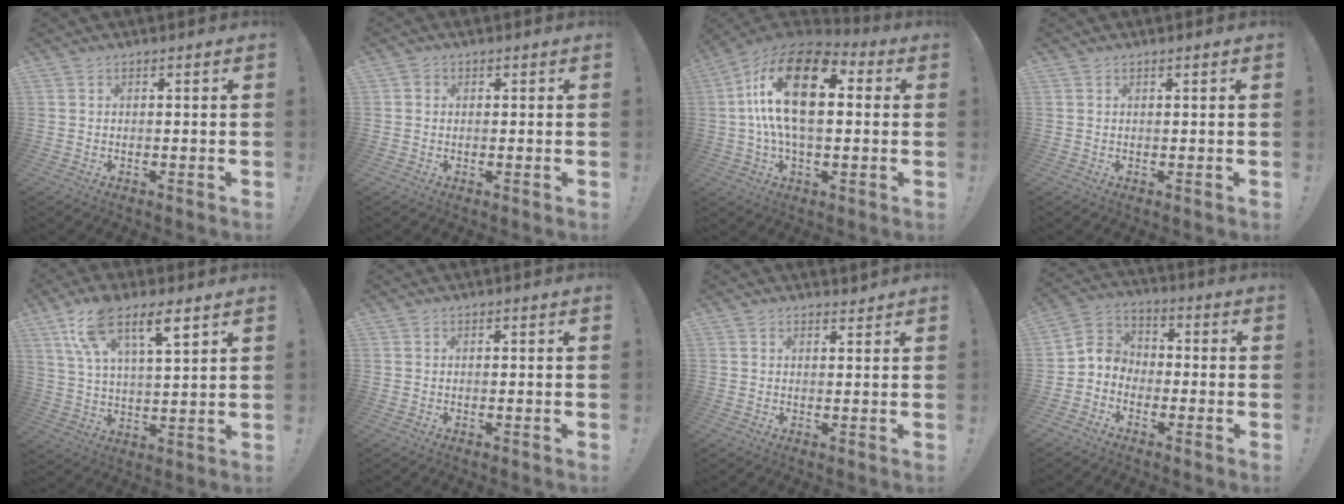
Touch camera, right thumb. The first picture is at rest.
{"total": 1.3, "force": [0.1, 1.2, 0.4], "torque": [-0.002, 0.002, 0.001]}
{"total": 23.2, "force": [3.6, 11.8, 19.6], "torque": [-0.354, -0.001, 0.057]}
{"total": 0.6, "force": [0.4, -0.3, 0.3], "torque": [0.000, -0.003, 0.006]}
{"total": 13.8, "force": [8.3, 4.6, 10.0], "torque": [-0.175, -0.028, 0.145]}
{"total": 0.0}
{"total": 1.8, "force": [1.6, 0.7, 0.2], "torque": [0.011, -0.011, 0.028]}
{"total": 6.6, "force": [-3.6, 5.2, 1.7], "torque": [-0.038, 0.025, -0.065]}